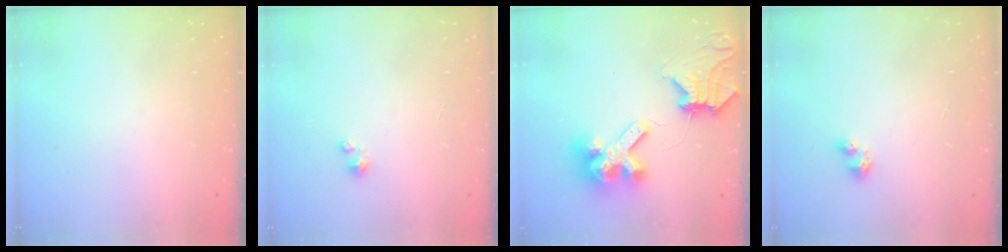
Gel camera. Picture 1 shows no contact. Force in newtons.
{"total": 0.8, "press": 0.7, "slide": 0.3}
{"total": 15.2, "press": 15.1, "slide": 2.0}
{"total": 3.0, "press": 2.9, "slide": 0.3}